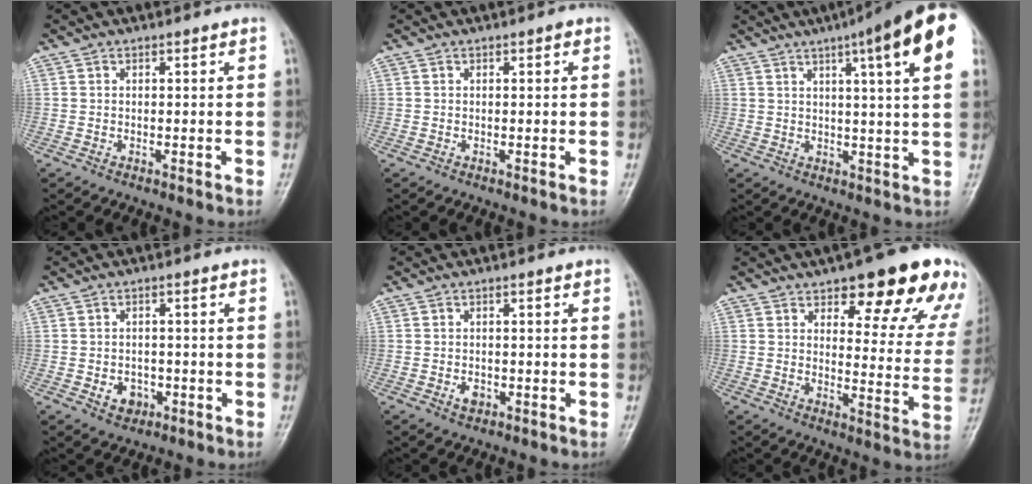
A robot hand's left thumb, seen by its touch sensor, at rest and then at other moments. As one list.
[{"total": 0.7, "force": [0.2, 0.2, 0.6], "torque": [-0.009, 0.001, 0.000]}, {"total": 16.8, "force": [7.9, 2.0, 14.7], "torque": [-0.195, -0.006, 0.094]}, {"total": 3.5, "force": [-1.2, 2.9, 1.7], "torque": [-0.010, 0.006, -0.013]}, {"total": 1.9, "force": [-0.6, 1.4, 1.1], "torque": [-0.014, 0.001, -0.009]}, {"total": 19.8, "force": [12.8, 6.9, 13.4], "torque": [-0.111, -0.053, 0.151]}]